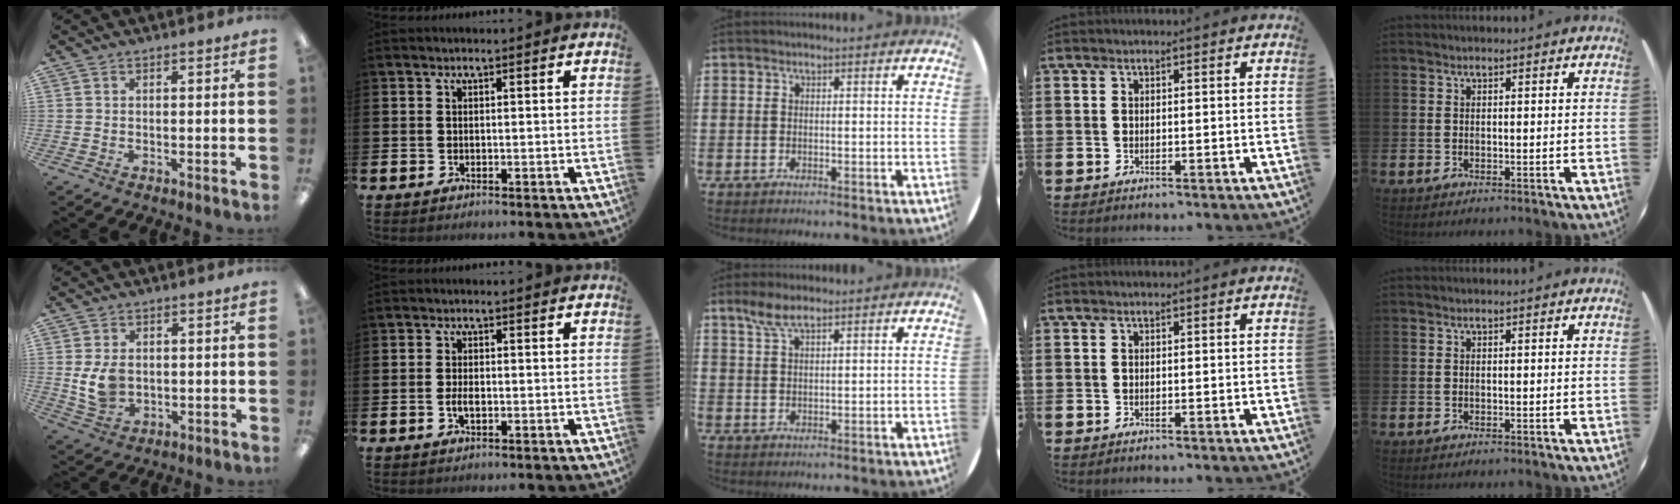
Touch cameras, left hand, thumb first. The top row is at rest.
{"thumb": {"total": 7.1, "force": [0.2, 5.2, 4.8], "torque": [-0.100, 0.002, 0.006]}, "index": {"total": 1.8, "force": [-0.4, 0.9, 1.6], "torque": [-0.024, -0.001, -0.009]}, "middle": {"total": 3.9, "force": [2.7, 1.2, 2.6], "torque": [-0.057, 0.006, 0.049]}}